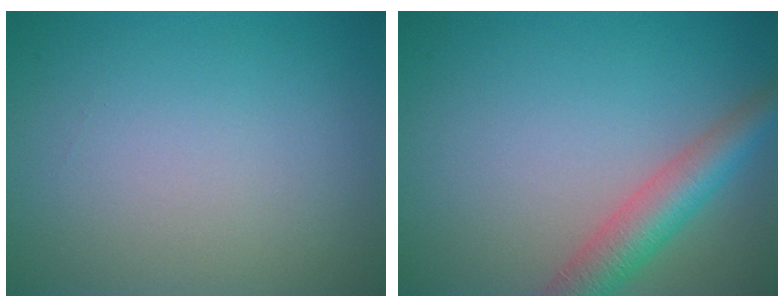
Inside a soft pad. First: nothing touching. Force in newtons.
{"total": 4.7, "press": 4.6, "slide": 0.4}